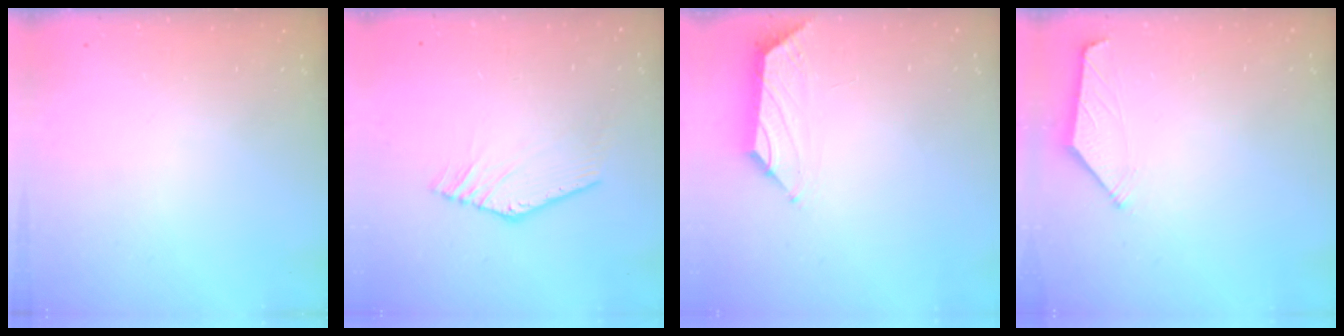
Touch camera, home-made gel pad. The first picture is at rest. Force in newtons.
{"total": 2.3, "press": 2.3, "slide": 0.2}
{"total": 0.0}
{"total": 1.4, "press": 1.3, "slide": 0.4}